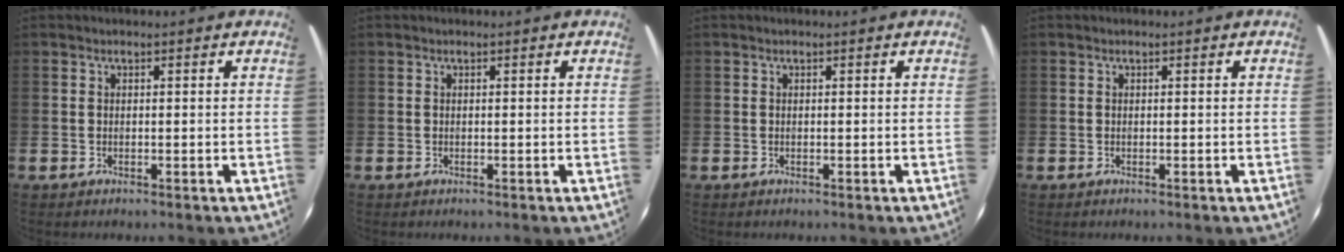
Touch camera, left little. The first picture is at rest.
{"total": 0.0}
{"total": 0.0}
{"total": 0.0}